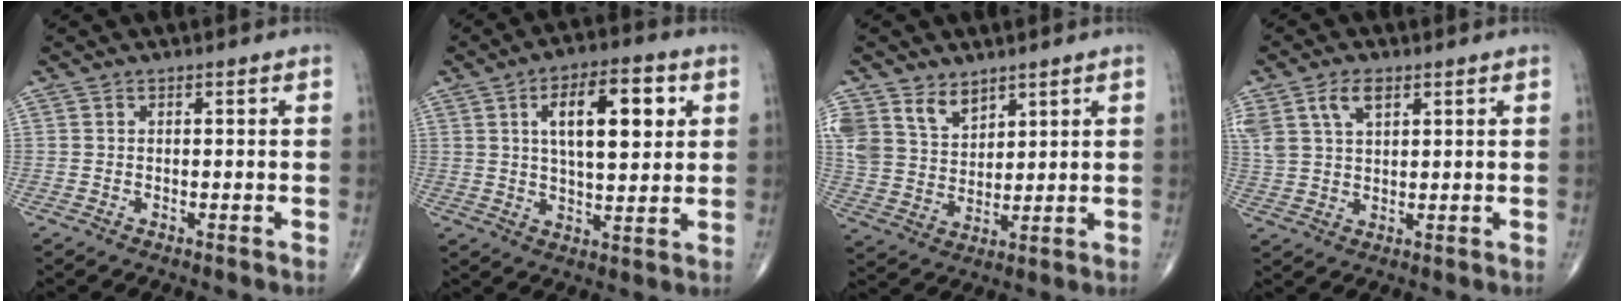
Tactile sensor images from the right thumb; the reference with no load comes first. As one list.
[{"total": 14.7, "force": [4.4, 6.2, 12.6], "torque": [-0.181, -0.002, 0.068]}, {"total": 10.5, "force": [6.5, 7.0, 4.3], "torque": [-0.068, -0.025, 0.137]}, {"total": 8.5, "force": [4.2, 4.9, 5.6], "torque": [-0.121, -0.004, 0.087]}]